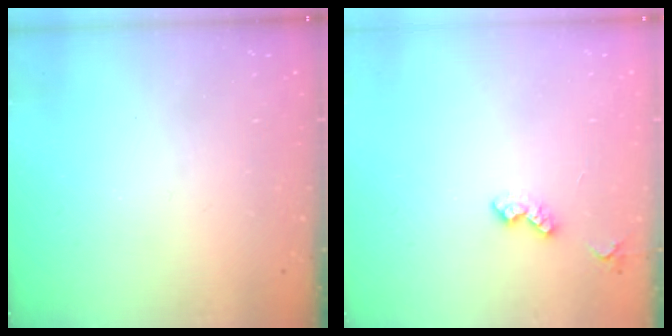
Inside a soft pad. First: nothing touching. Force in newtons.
{"total": 4.3, "press": 4.3, "slide": 0.7}